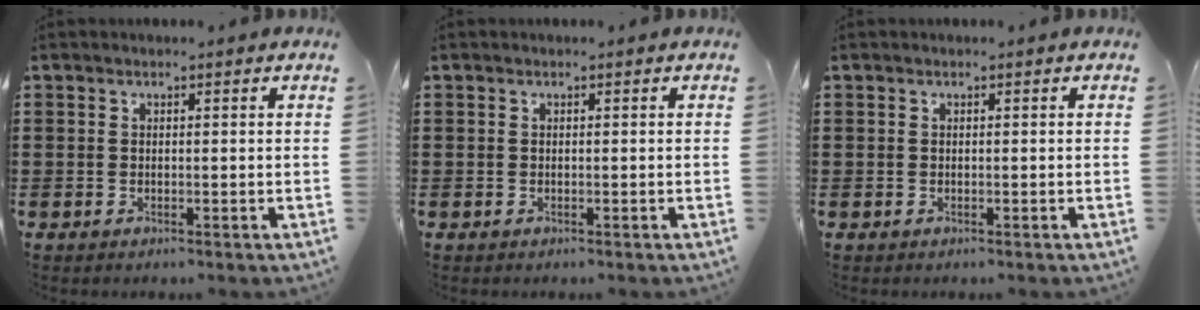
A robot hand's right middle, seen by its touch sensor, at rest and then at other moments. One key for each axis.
{"total": 0.0}
{"total": 0.0}